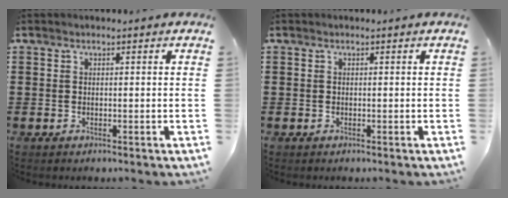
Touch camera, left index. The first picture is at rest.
{"total": 0.0}